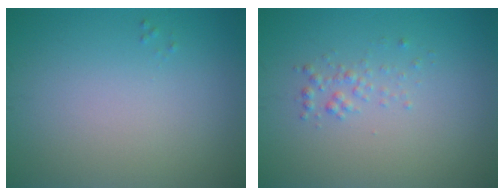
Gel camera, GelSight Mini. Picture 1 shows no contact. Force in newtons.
{"total": 1.1, "press": 1.1, "slide": 0.1}